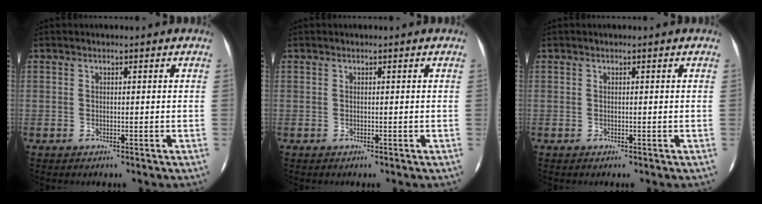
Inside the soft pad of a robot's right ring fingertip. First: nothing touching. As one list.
[{"total": 0.0}, {"total": 0.0}]